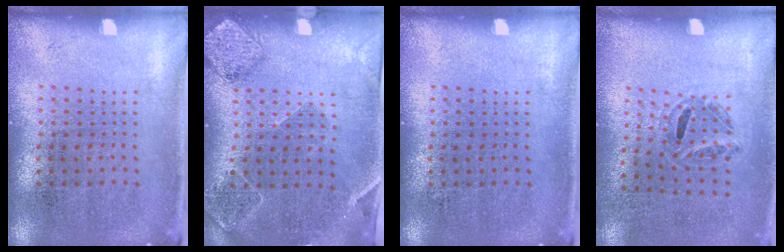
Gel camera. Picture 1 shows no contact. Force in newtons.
{"total": 1.6, "press": 1.6, "slide": 0.3}
{"total": 0.0}
{"total": 1.2, "press": 0.8, "slide": 0.9}